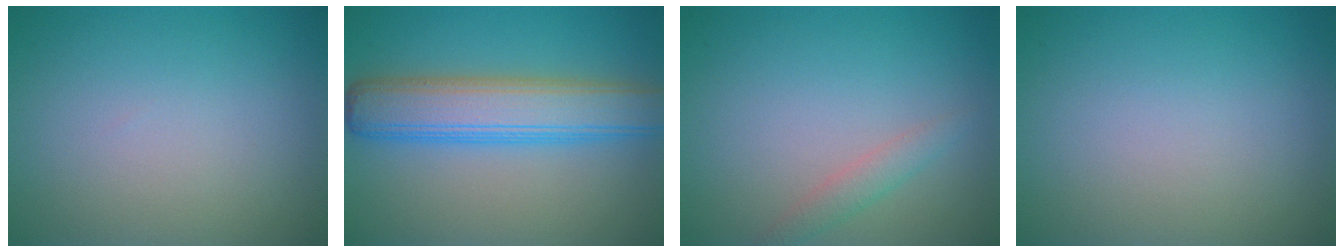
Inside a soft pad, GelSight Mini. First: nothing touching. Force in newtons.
{"total": 6.9, "press": 6.9, "slide": 0.1}
{"total": 1.5, "press": 1.4, "slide": 0.0}
{"total": 0.0}